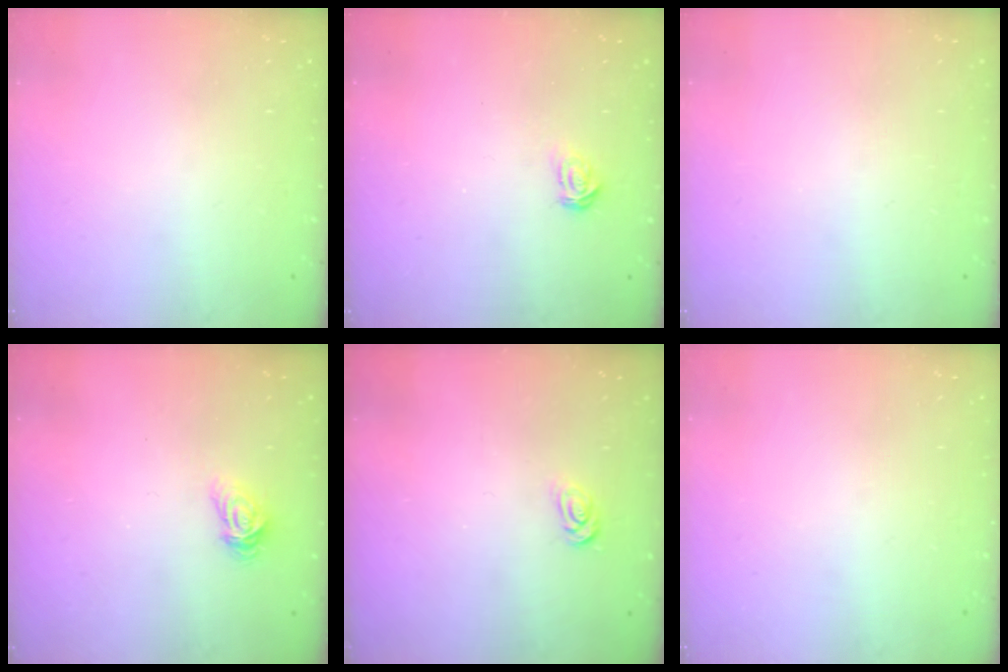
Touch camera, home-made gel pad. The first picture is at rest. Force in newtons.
{"total": 2.3, "press": 2.3, "slide": 0.3}
{"total": 0.0}
{"total": 3.8, "press": 3.8, "slide": 0.4}
{"total": 2.6, "press": 2.6, "slide": 0.4}
{"total": 0.0}